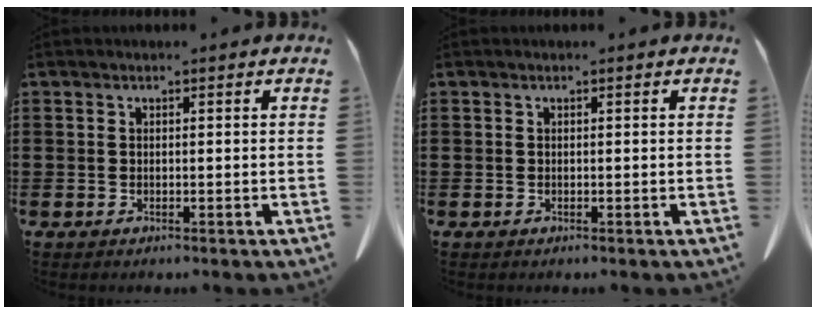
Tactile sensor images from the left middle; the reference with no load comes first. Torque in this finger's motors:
{"motor_torque": [0.11, -0.24, 0.02, 0.02]}